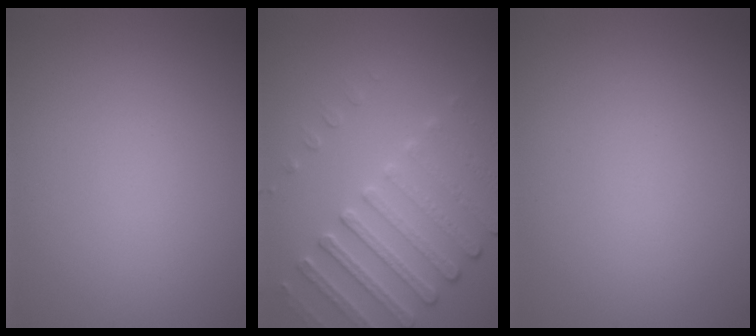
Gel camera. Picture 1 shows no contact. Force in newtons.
{"total": 4.0, "press": 3.7, "slide": 1.5}
{"total": 0.0}